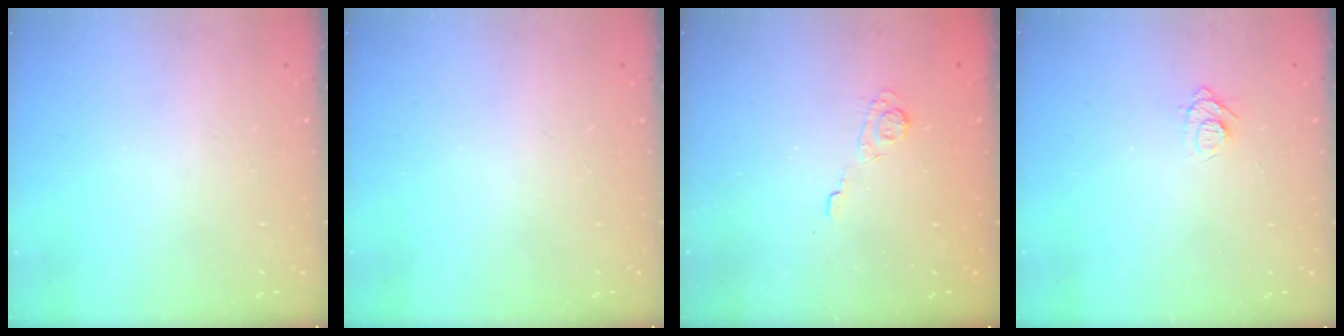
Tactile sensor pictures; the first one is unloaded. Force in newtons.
{"total": 0.0}
{"total": 3.2, "press": 2.8, "slide": 1.7}
{"total": 6.8, "press": 6.8, "slide": 0.7}